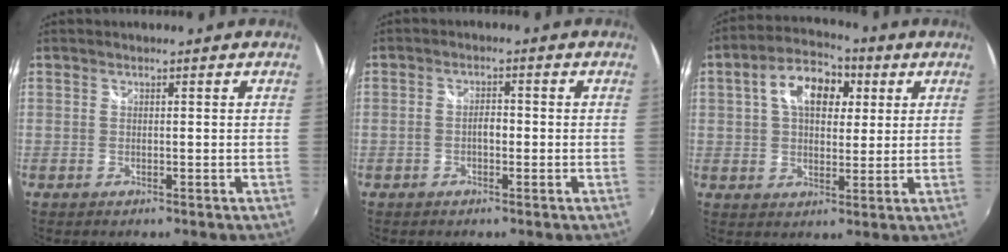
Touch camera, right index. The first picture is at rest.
{"total": 2.4, "force": [-1.1, 0.9, 2.0], "torque": [-0.046, 0.005, -0.025]}
{"total": 11.7, "force": [3.7, 7.4, 8.3], "torque": [-0.147, 0.036, 0.055]}